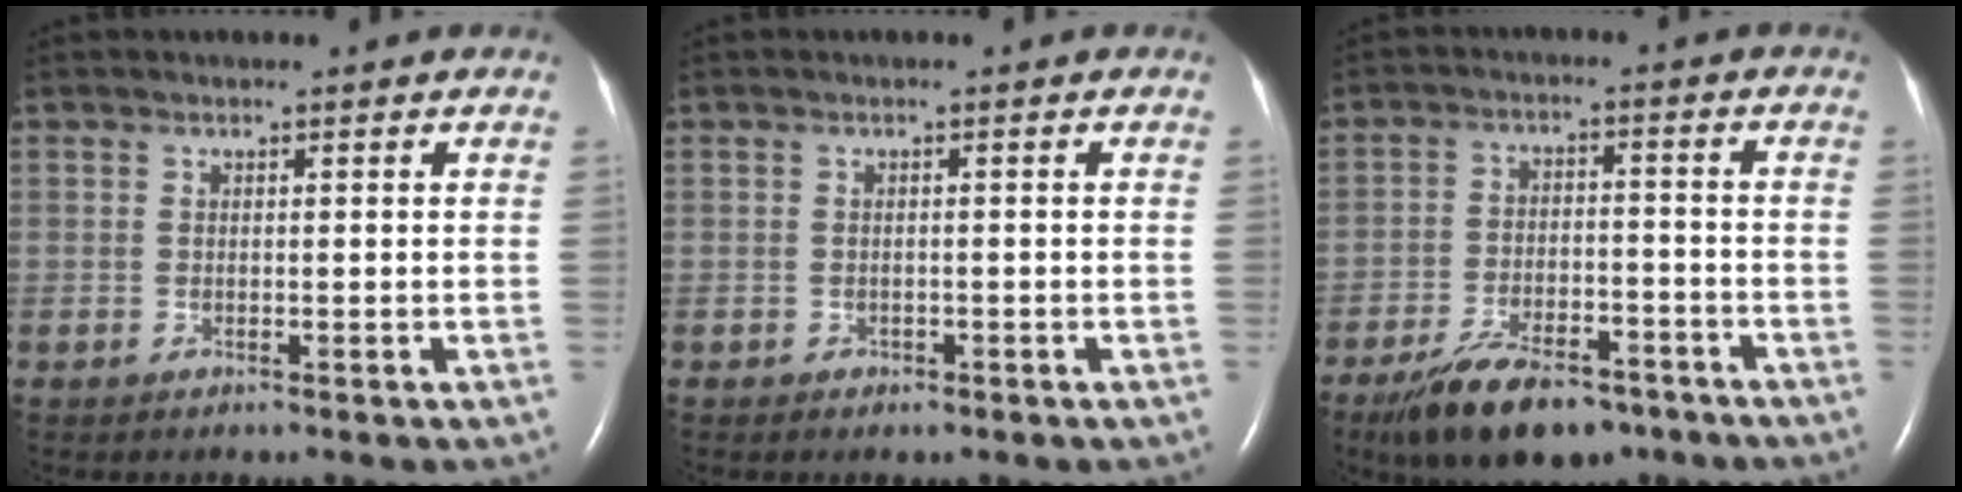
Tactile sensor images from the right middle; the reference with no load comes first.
{"total": 0.7, "force": [-0.4, 0.6, 0.2], "torque": [-0.007, 0.001, -0.005]}
{"total": 11.8, "force": [-8.5, 4.5, 6.7], "torque": [-0.118, -0.010, -0.141]}